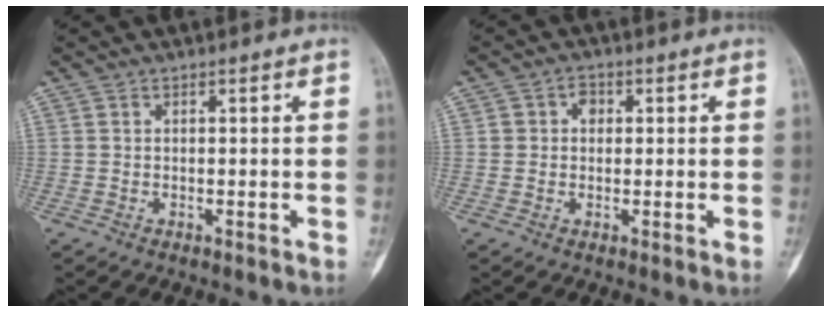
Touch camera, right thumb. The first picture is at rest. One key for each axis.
{"total": 2.7, "fx": 0.5, "fy": 2.3, "fz": 1.3, "tx": -0.004, "ty": 0.005, "tz": 0.004}